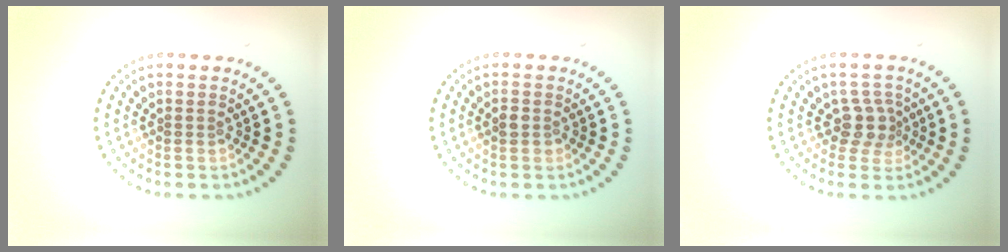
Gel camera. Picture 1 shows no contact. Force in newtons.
{"total": 1.1, "press": 1.0, "slide": 0.3}
{"total": 2.5, "press": 2.0, "slide": 1.5}